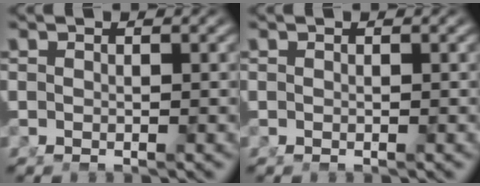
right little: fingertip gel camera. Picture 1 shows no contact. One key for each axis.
{"total": 0.0}